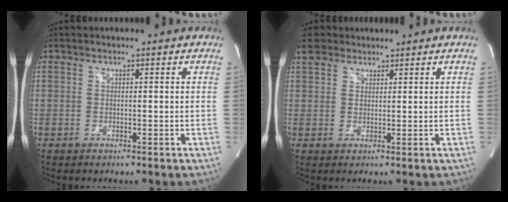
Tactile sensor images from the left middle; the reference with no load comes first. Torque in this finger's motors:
{"motor_torque": [0.66, -0.68, 0.30, 0.08]}